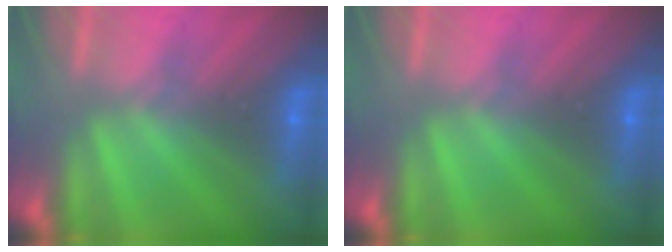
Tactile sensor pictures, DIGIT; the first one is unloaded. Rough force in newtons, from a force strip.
{"total": 0.0}